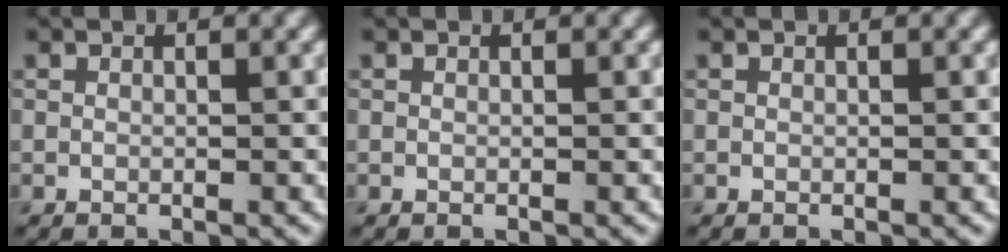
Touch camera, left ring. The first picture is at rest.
{"total": 0.0}
{"total": 0.0}